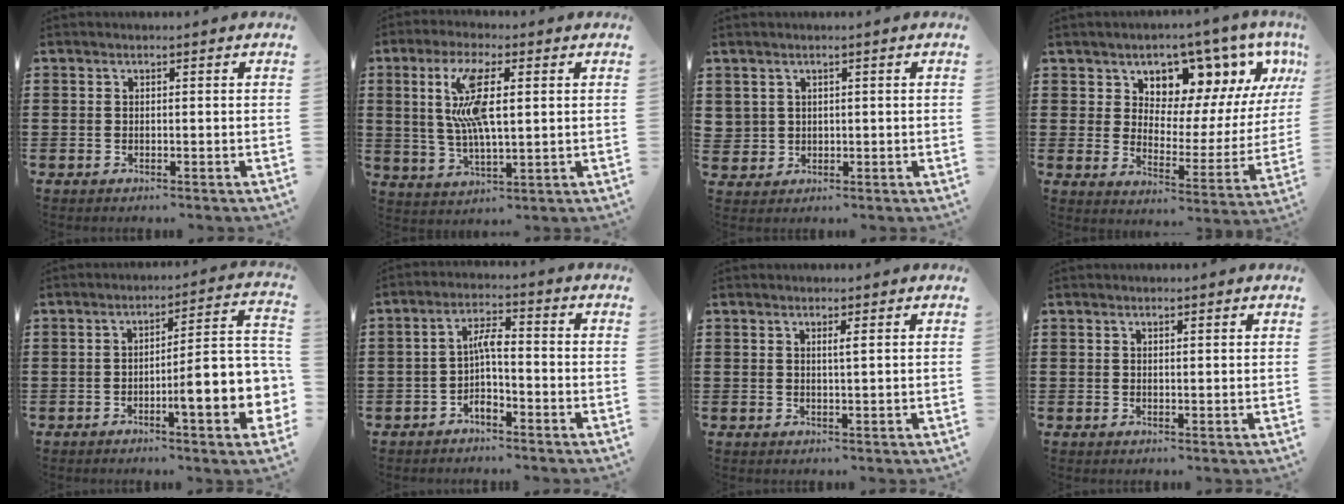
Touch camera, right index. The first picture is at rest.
{"total": 8.9, "force": [1.7, 1.7, 8.6], "torque": [-0.194, -0.010, 0.018]}
{"total": 1.5, "force": [0.9, 1.2, 0.2], "torque": [-0.012, 0.003, 0.019]}
{"total": 6.6, "force": [5.8, 3.1, 0.8], "torque": [-0.046, -0.063, 0.097]}
{"total": 10.5, "force": [-2.9, 2.0, 9.9], "torque": [-0.140, -0.027, -0.053]}
{"total": 3.8, "force": [-1.3, 1.3, 3.3], "torque": [-0.066, 0.011, -0.027]}
{"total": 1.1, "force": [0.4, -0.1, 1.0], "torque": [-0.019, 0.000, 0.006]}
{"total": 0.6, "force": [0.4, 0.1, 0.4], "torque": [-0.008, 0.000, 0.008]}